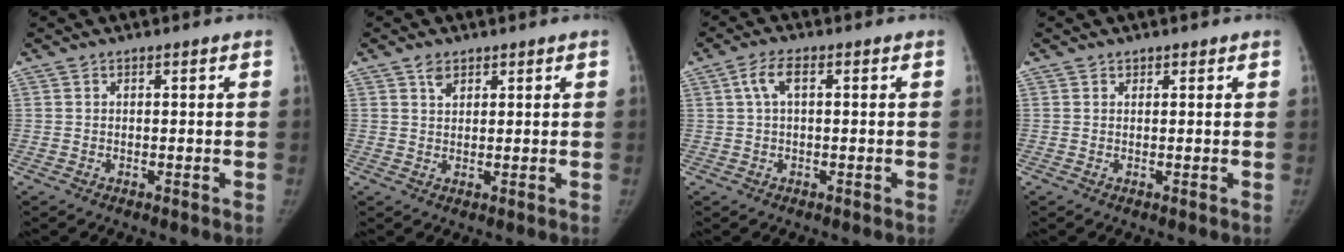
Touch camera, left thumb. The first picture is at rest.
{"total": 2.2, "force": [1.5, 1.3, 1.0], "torque": [-0.009, -0.006, 0.027]}
{"total": 3.6, "force": [0.8, 1.4, 3.1], "torque": [-0.066, 0.007, 0.012]}
{"total": 0.7, "force": [0.7, 0.2, 0.0], "torque": [-0.001, -0.005, 0.013]}